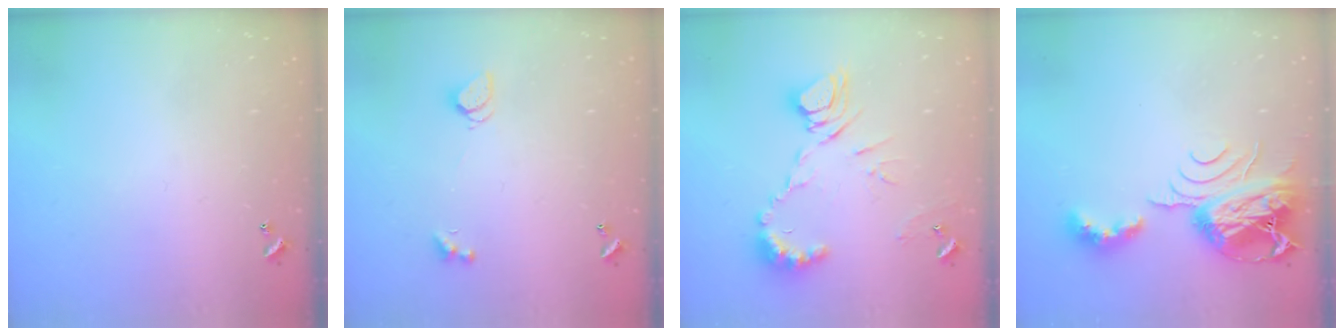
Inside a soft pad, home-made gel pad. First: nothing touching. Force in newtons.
{"total": 2.2, "press": 2.1, "slide": 0.5}
{"total": 11.9, "press": 11.8, "slide": 0.9}
{"total": 10.6, "press": 10.5, "slide": 1.3}